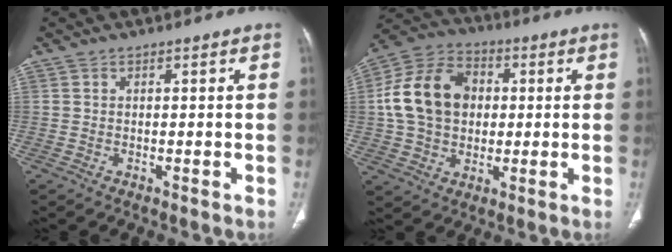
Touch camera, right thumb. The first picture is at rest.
{"total": 15.7, "force": [1.5, 12.0, 10.0], "torque": [-0.162, 0.020, 0.023]}